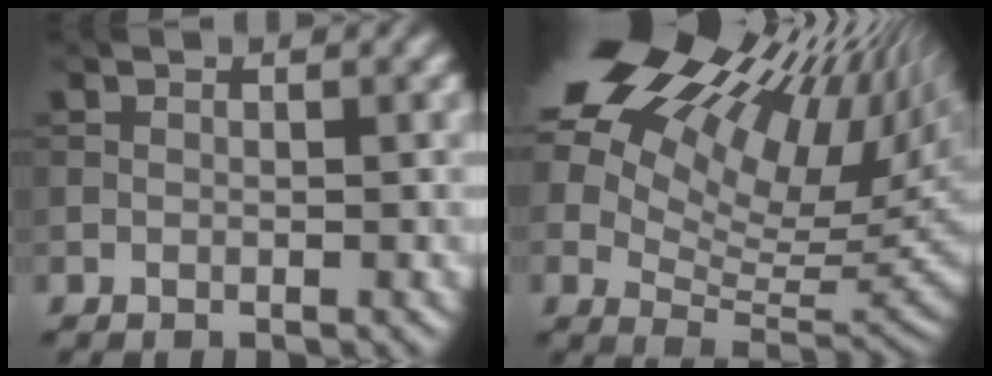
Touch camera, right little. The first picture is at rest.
{"total": 20.8, "force": [10.1, 10.3, 14.9], "torque": [-0.252, 0.051, 0.177]}